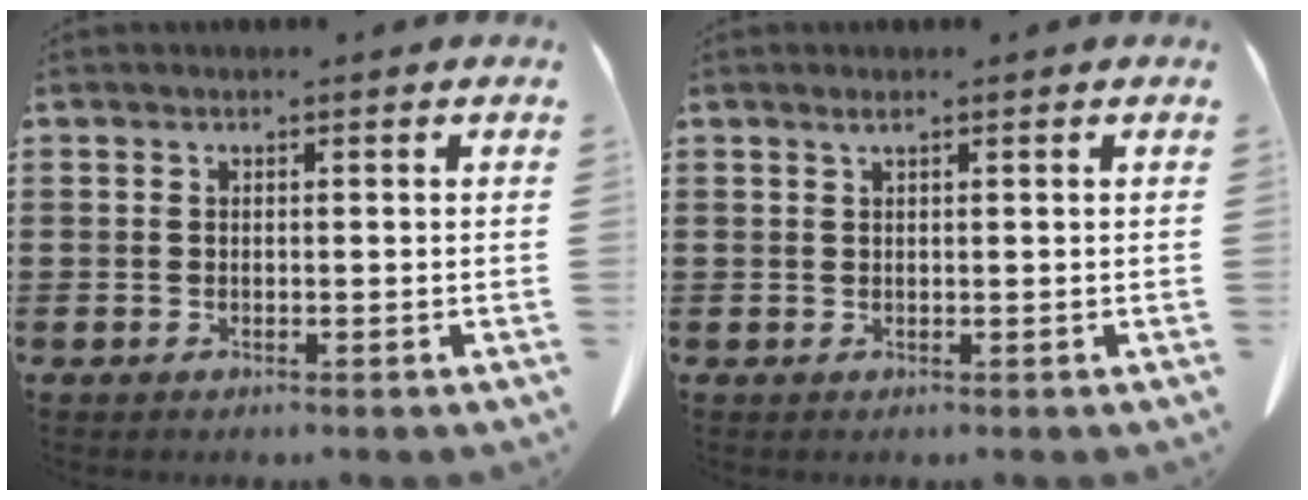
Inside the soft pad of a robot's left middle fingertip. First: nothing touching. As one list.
[{"total": 0.9, "force": [0.5, 0.0, 0.7], "torque": [-0.015, -0.001, 0.010]}]